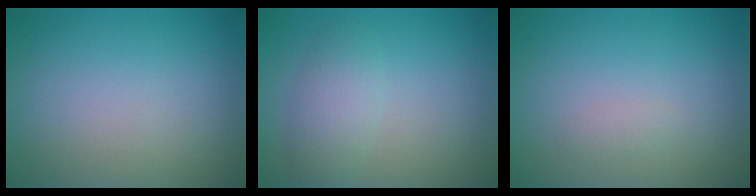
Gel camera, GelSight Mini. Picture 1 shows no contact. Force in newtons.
{"total": 2.7, "press": 2.7, "slide": 0.1}
{"total": 0.7, "press": 0.7, "slide": 0.1}